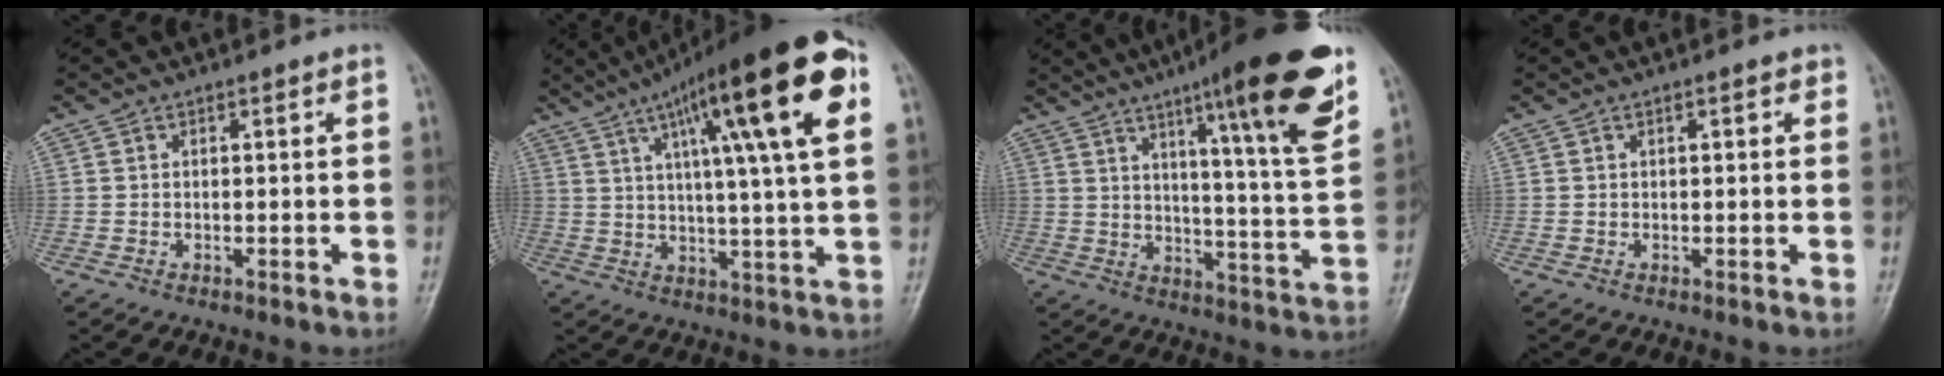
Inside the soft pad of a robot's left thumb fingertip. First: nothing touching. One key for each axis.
{"total": 22.4, "fx": 9.1, "fy": 3.5, "fz": 20.2, "tx": -0.304, "ty": 0.003, "tz": 0.132}
{"total": 20.6, "fx": 11.7, "fy": 2.1, "fz": 16.9, "tx": -0.214, "ty": -0.052, "tz": 0.169}
{"total": 1.2, "fx": 0.6, "fy": 0.5, "fz": 1.0, "tx": -0.012, "ty": 0.001, "tz": 0.006}